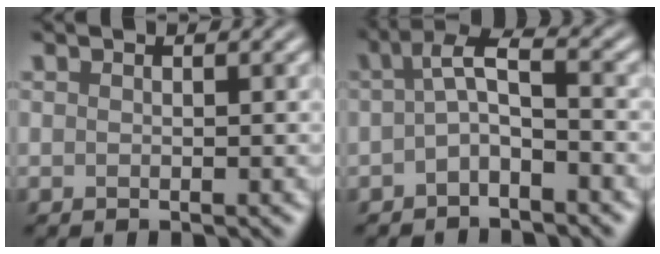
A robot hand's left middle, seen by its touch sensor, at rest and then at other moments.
{"total": 2.9, "force": [-0.7, 1.0, 2.6], "torque": [-0.050, 0.011, -0.020]}